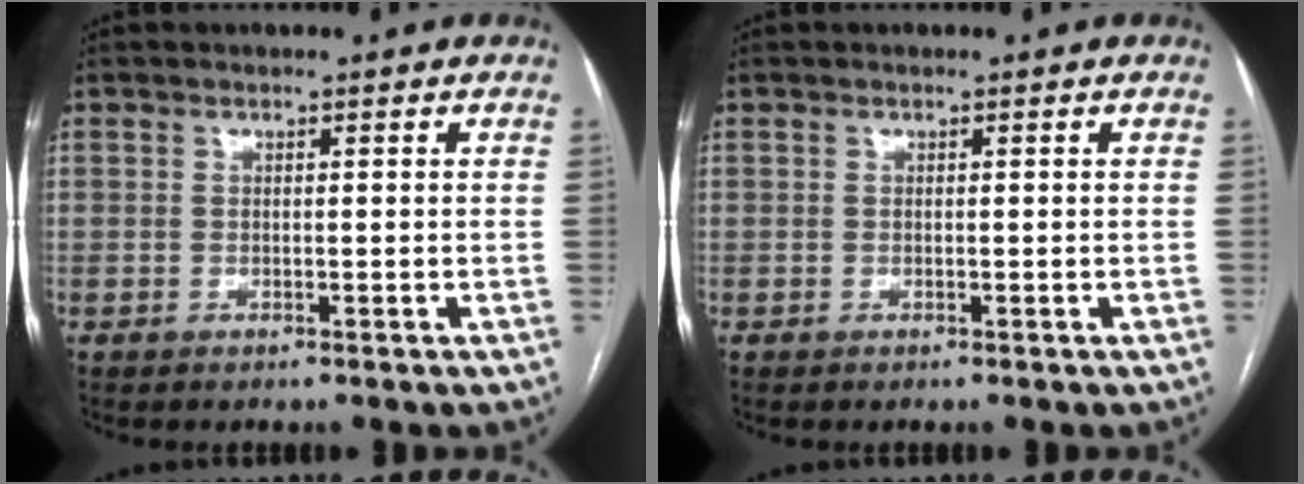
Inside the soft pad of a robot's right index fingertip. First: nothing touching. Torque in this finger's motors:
{"motor_torque": [0.00, 0.00, 0.00, 0.00]}